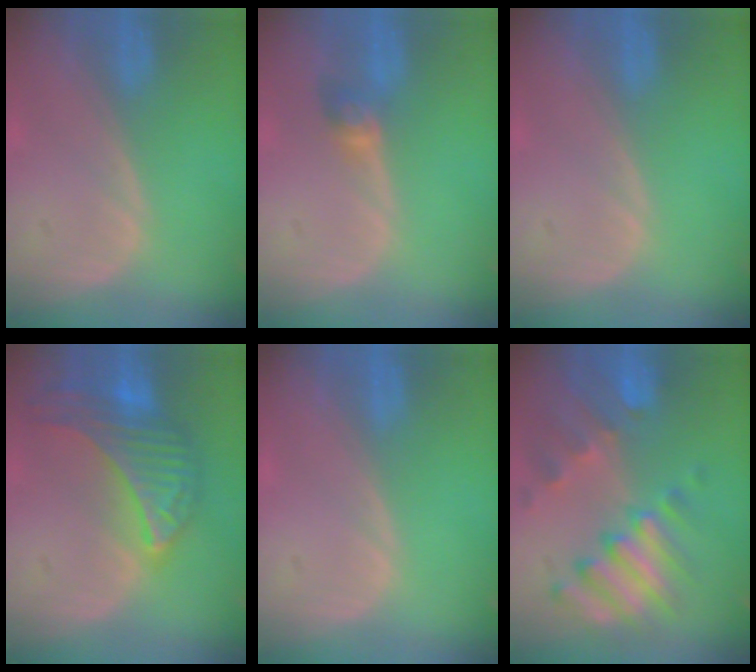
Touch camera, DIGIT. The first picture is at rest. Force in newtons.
{"total": 2.7, "press": 2.5, "slide": 0.9}
{"total": 0.0}
{"total": 9.6, "press": 9.6, "slide": 0.6}
{"total": 0.0}
{"total": 10.3, "press": 9.0, "slide": 5.1}